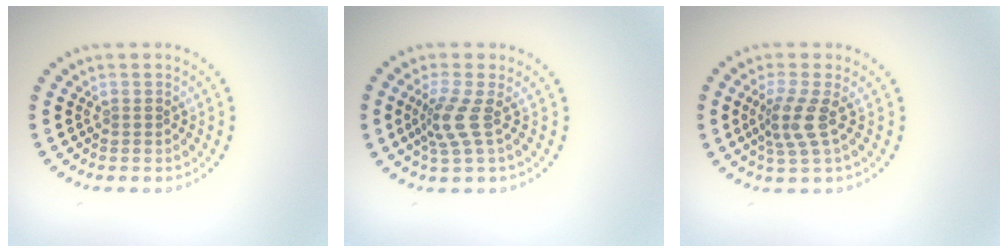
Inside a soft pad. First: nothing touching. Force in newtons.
{"total": 2.7, "press": 1.9, "slide": 1.9}
{"total": 2.8, "press": 2.2, "slide": 1.8}